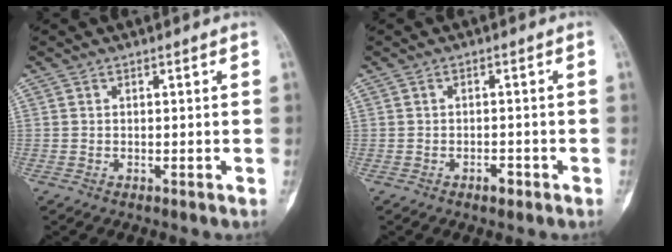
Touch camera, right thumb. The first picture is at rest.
{"total": 2.0, "force": [-1.2, 1.1, 1.3], "torque": [-0.018, 0.006, -0.019]}